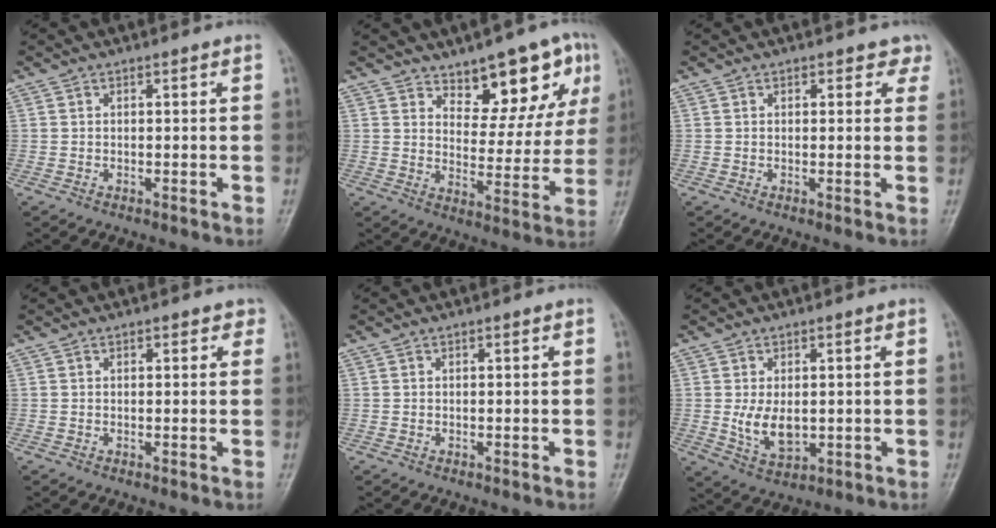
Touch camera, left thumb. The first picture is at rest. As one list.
[{"total": 12.4, "force": [7.5, 5.7, 8.0], "torque": [-0.054, -0.046, 0.111]}, {"total": 2.5, "force": [1.6, 1.7, 0.9], "torque": [0.022, -0.004, 0.011]}, {"total": 1.6, "force": [0.8, 1.0, 1.0], "torque": [0.005, 0.001, 0.005]}, {"total": 0.0}, {"total": 6.4, "force": [-0.1, 3.9, 5.1], "torque": [-0.080, -0.014, 0.010]}]